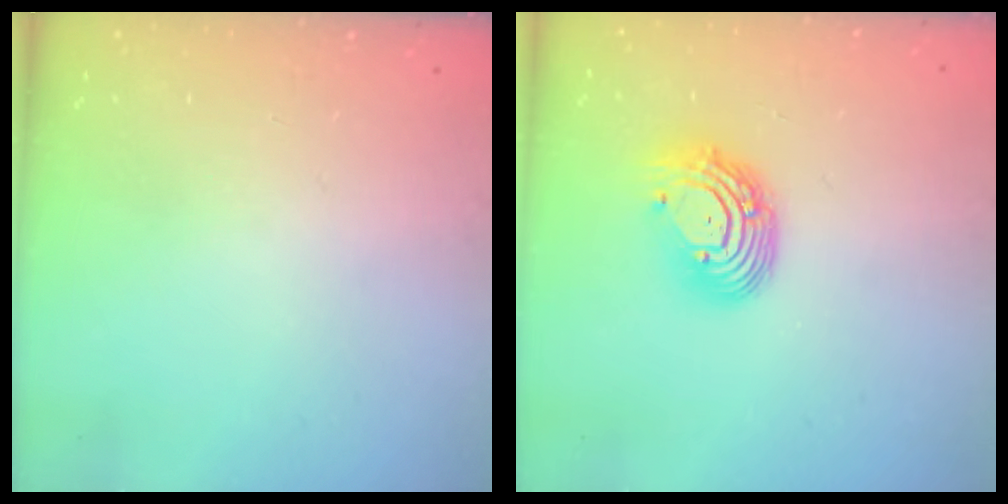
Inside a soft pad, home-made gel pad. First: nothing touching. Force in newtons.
{"total": 11.5, "press": 11.5, "slide": 1.1}